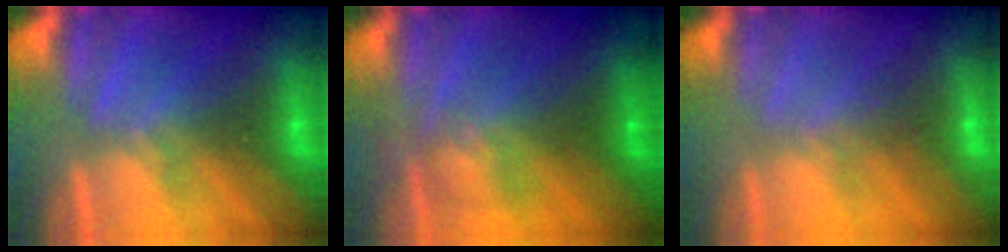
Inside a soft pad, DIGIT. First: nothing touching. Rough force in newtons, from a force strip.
{"total": 2.7}
{"total": 2.7}